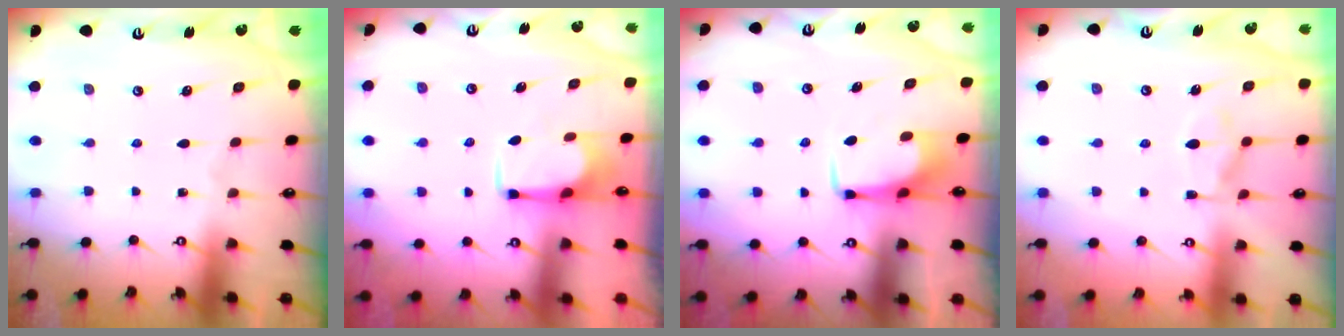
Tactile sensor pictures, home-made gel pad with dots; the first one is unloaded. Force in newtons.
{"total": 2.9, "press": 2.9, "slide": 0.5}
{"total": 3.0, "press": 3.0, "slide": 0.4}
{"total": 2.0, "press": 1.5, "slide": 1.3}